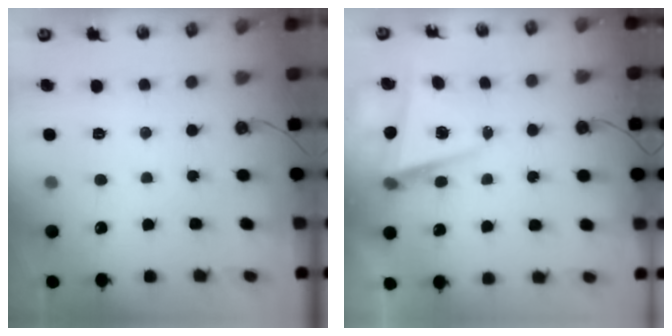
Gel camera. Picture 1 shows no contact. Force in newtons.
{"total": 5.4, "press": 5.3, "slide": 1.3}